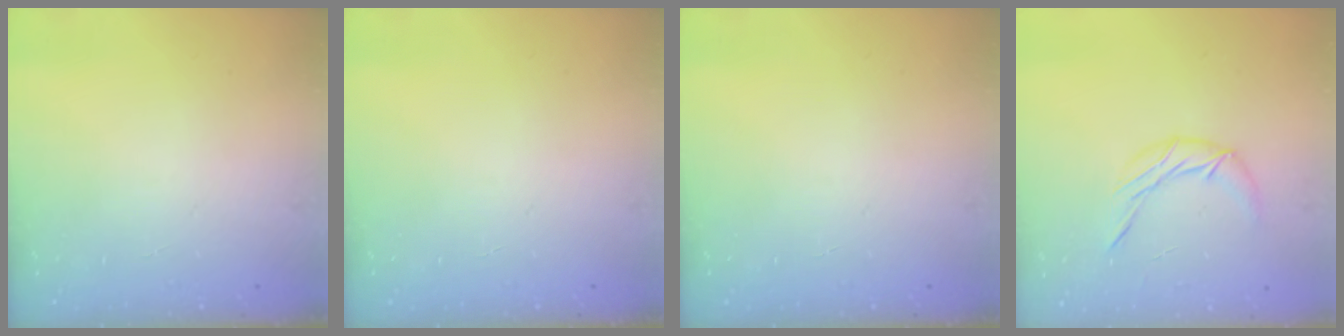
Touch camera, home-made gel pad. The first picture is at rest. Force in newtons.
{"total": 0.0}
{"total": 0.0}
{"total": 7.9, "press": 7.9, "slide": 0.2}